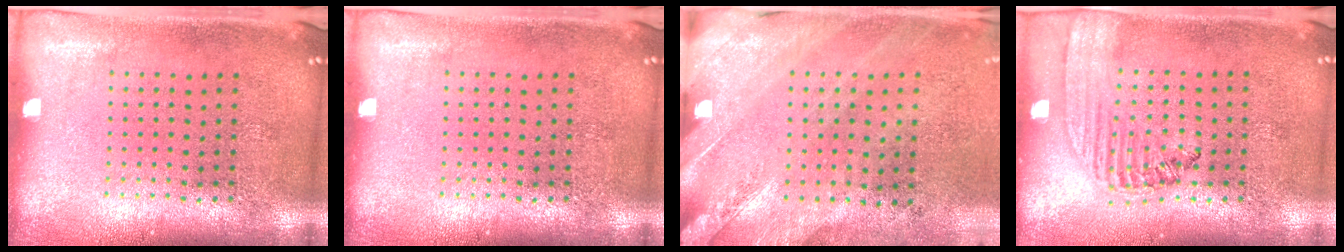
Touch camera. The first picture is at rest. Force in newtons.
{"total": 0.0}
{"total": 2.5, "press": 2.0, "slide": 1.4}
{"total": 1.4, "press": 1.4, "slide": 0.5}